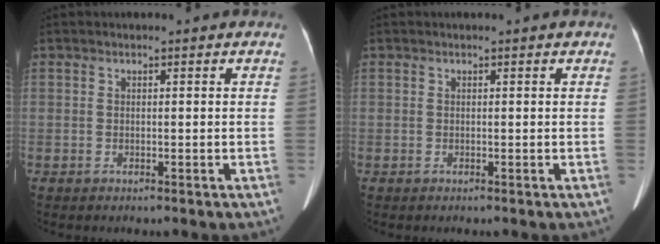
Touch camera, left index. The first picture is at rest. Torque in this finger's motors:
{"motor_torque": [0.13, -0.06, 0.05, 0.01]}